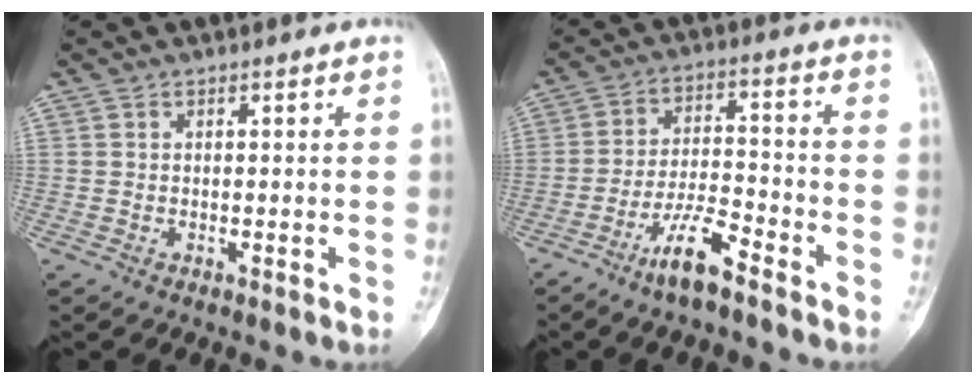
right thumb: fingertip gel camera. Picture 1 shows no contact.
{"total": 8.8, "force": [-6.2, 1.9, 6.0], "torque": [-0.113, 0.041, -0.117]}